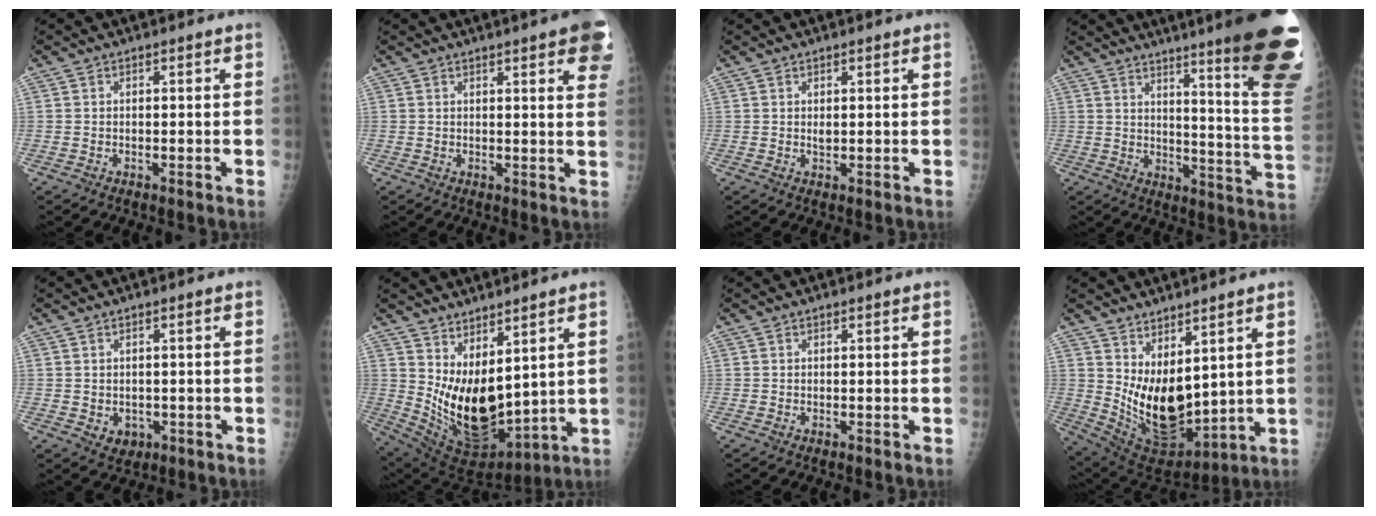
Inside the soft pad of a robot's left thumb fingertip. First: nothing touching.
{"total": 10.2, "force": [5.5, 2.1, 8.4], "torque": [-0.077, -0.009, 0.056]}
{"total": 1.3, "force": [0.6, 0.6, 1.0], "torque": [-0.014, -0.004, 0.012]}
{"total": 25.9, "force": [17.1, 2.1, 19.2], "torque": [-0.194, -0.113, 0.220]}
{"total": 2.9, "force": [-0.5, 2.5, 1.5], "torque": [-0.012, -0.003, 0.006]}
{"total": 15.7, "force": [4.7, 7.9, 12.7], "torque": [-0.203, -0.056, 0.114]}
{"total": 0.0}
{"total": 14.4, "force": [4.3, 7.6, 11.5], "torque": [-0.174, -0.052, 0.106]}